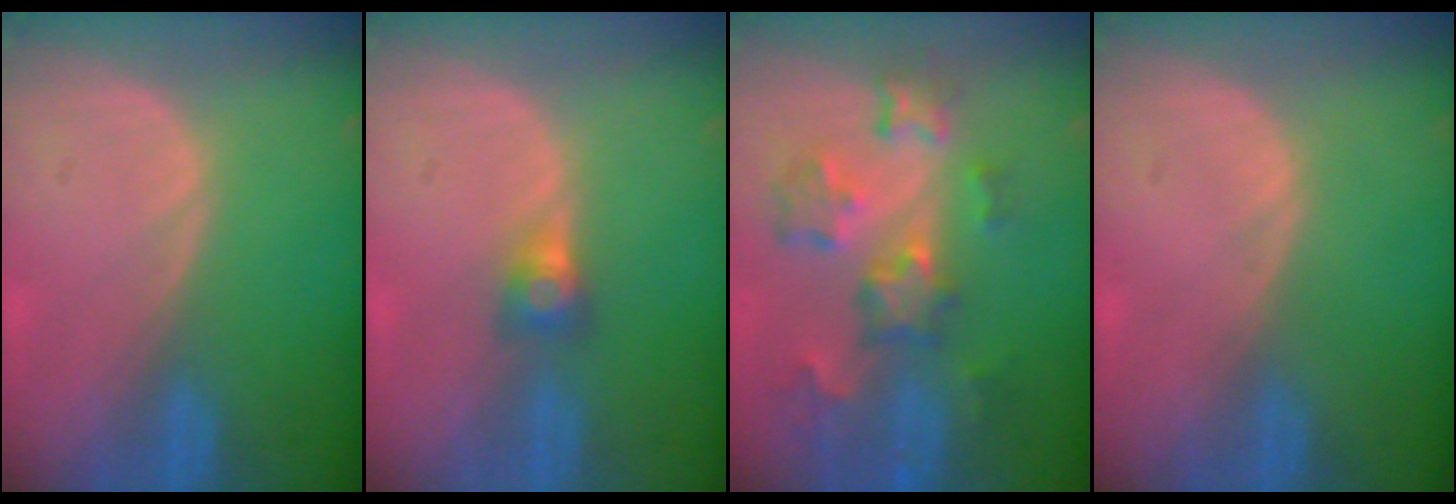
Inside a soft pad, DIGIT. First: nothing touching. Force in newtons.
{"total": 2.7, "press": 2.5, "slide": 1.0}
{"total": 9.0, "press": 7.9, "slide": 4.2}
{"total": 0.0}